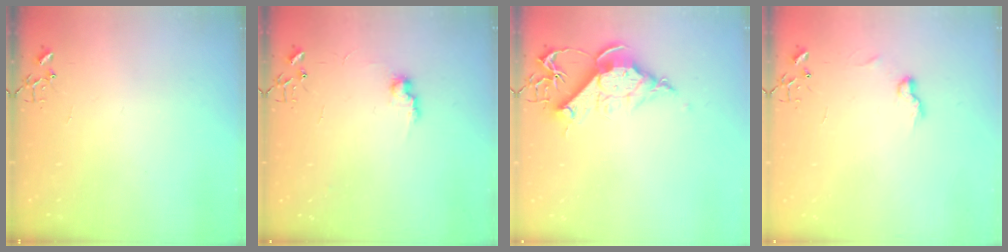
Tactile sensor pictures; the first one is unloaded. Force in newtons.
{"total": 7.5, "press": 7.4, "slide": 0.3}
{"total": 12.5, "press": 12.4, "slide": 1.5}
{"total": 6.7, "press": 6.7, "slide": 0.4}